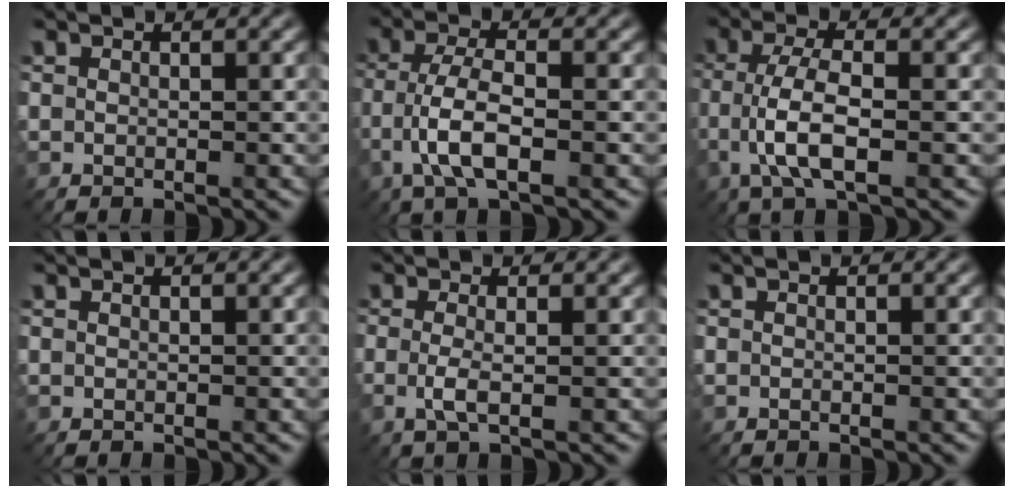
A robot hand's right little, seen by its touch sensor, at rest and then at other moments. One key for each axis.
{"total": 4.8, "fx": -1.7, "fy": 1.4, "fz": 4.3, "tx": -0.092, "ty": 0.005, "tz": -0.038}
{"total": 5.2, "fx": -1.4, "fy": 1.6, "fz": 4.8, "tx": -0.102, "ty": 0.006, "tz": -0.030}
{"total": 0.0}
{"total": 2.1, "fx": -0.4, "fy": 0.5, "fz": 2.1, "tx": -0.044, "ty": -0.004, "tz": -0.012}
{"total": 0.0}